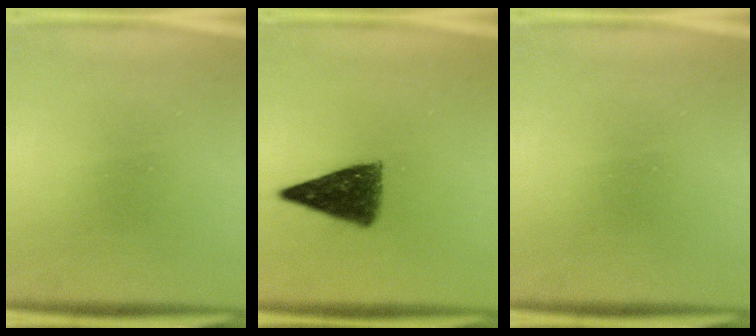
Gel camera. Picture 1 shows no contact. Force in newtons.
{"total": 8.9}
{"total": 0.0}